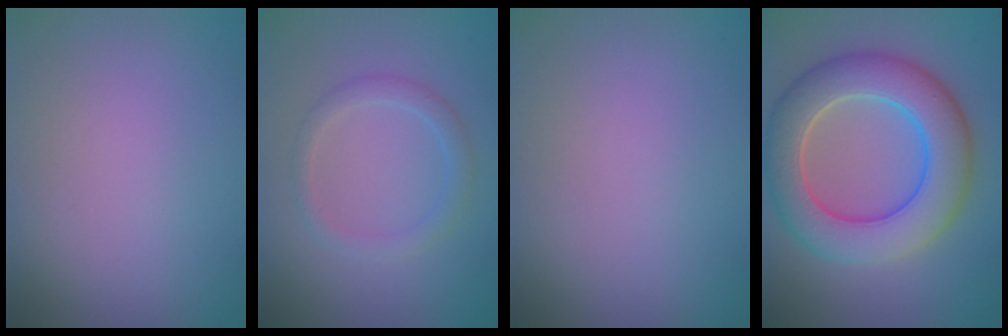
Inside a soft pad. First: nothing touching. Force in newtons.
{"total": 1.9, "press": 1.9, "slide": 0.2}
{"total": 0.0}
{"total": 8.6, "press": 8.6, "slide": 0.6}